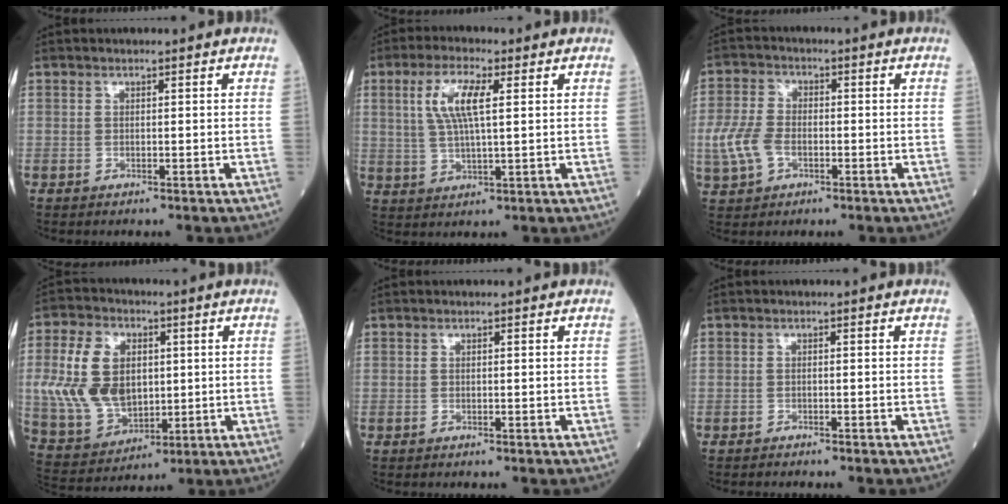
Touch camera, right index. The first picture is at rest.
{"total": 7.2, "force": [2.3, 1.4, 6.7], "torque": [-0.144, 0.008, 0.048]}
{"total": 6.6, "force": [-1.6, 4.3, 4.8], "torque": [-0.128, 0.005, -0.032]}
{"total": 13.2, "force": [1.5, 8.8, 9.7], "torque": [-0.221, 0.016, 0.043]}
{"total": 0.0}
{"total": 1.1, "force": [-1.0, -0.1, 0.4], "torque": [-0.005, 0.001, -0.012]}